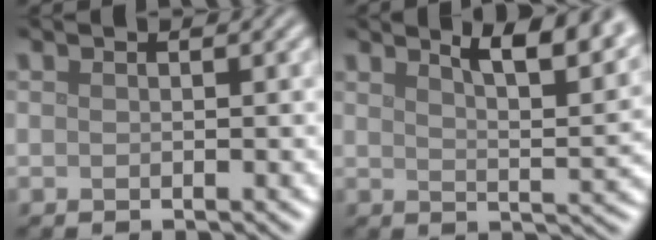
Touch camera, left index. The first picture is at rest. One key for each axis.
{"total": 7.2, "fx": 4.7, "fy": 2.2, "fz": 5.1, "tx": -0.045, "ty": 0.019, "tz": 0.048}